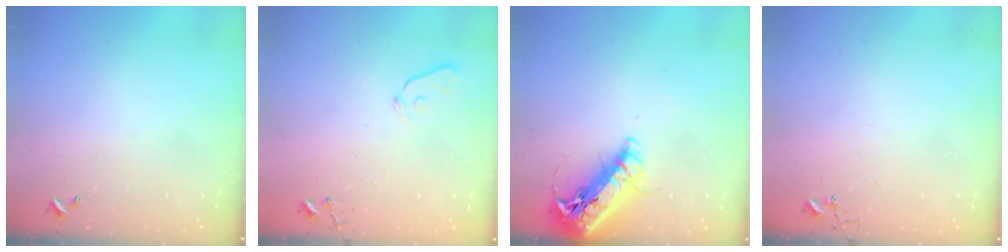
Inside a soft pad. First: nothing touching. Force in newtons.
{"total": 4.4, "press": 4.3, "slide": 0.6}
{"total": 21.2, "press": 20.8, "slide": 4.0}
{"total": 3.4, "press": 3.4, "slide": 0.3}